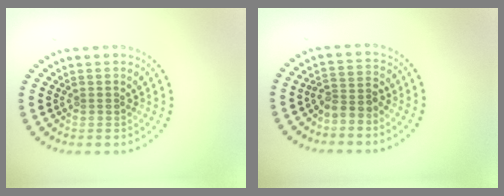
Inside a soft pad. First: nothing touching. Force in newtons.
{"total": 2.4, "press": 1.9, "slide": 1.5}